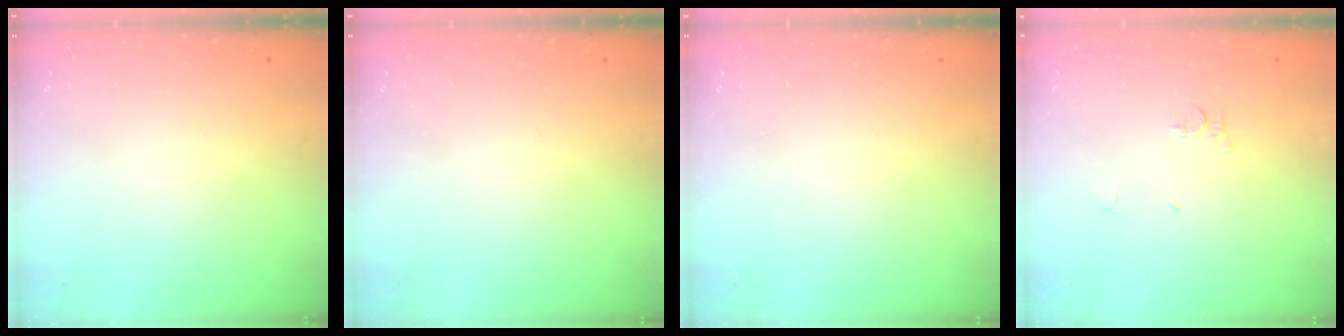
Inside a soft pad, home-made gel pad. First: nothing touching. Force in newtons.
{"total": 1.8, "press": 1.8, "slide": 0.4}
{"total": 0.0}
{"total": 5.7, "press": 5.7, "slide": 0.6}